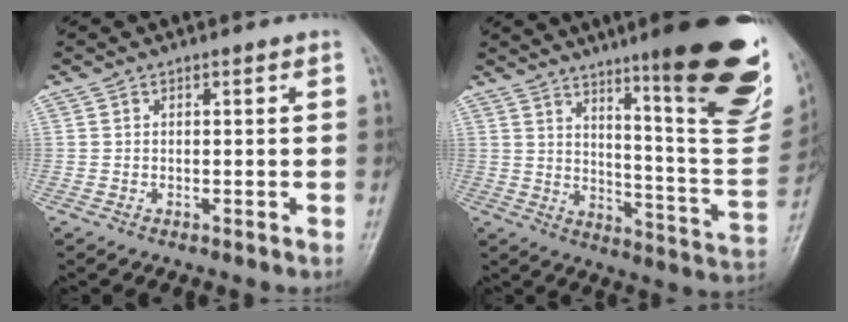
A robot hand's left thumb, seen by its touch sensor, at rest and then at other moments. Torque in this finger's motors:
{"motor_torque": [3.22, 1.46, 1.51, -1.26, 0.36]}